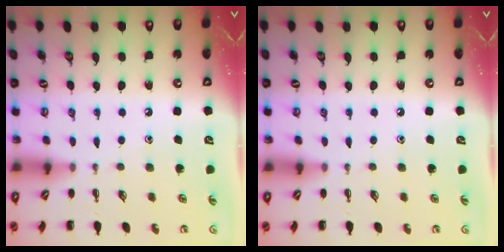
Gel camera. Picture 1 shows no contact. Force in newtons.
{"total": 0.0}